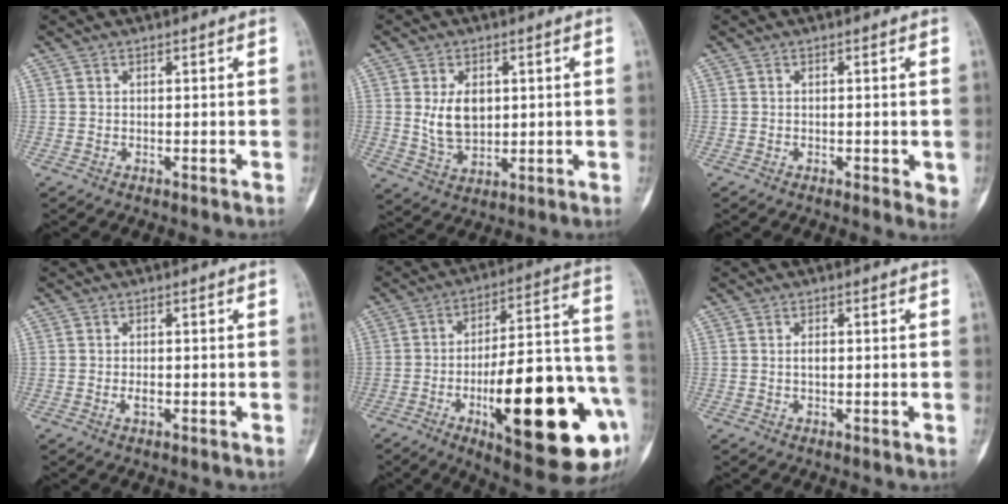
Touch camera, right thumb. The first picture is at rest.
{"total": 7.7, "force": [1.2, 5.2, 5.5], "torque": [-0.080, -0.012, 0.032]}
{"total": 3.3, "force": [-0.6, 1.3, 3.0], "torque": [-0.032, -0.007, -0.008]}
{"total": 1.6, "force": [-0.4, 0.9, 1.3], "torque": [-0.023, 0.000, -0.007]}
{"total": 28.4, "force": [-9.2, 8.5, 25.5], "torque": [-0.331, 0.024, -0.125]}
{"total": 1.2, "force": [0.0, 0.6, 1.0], "torque": [-0.014, 0.001, 0.001]}